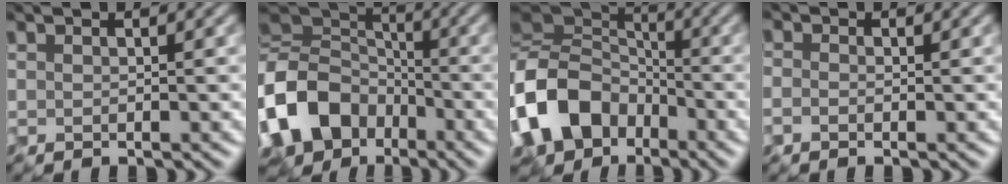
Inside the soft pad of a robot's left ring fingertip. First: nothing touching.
{"total": 13.1, "force": [-6.1, 10.4, 5.0], "torque": [-0.161, -0.016, -0.121]}
{"total": 11.8, "force": [-5.6, 9.2, 4.8], "torque": [-0.143, -0.011, -0.112]}
{"total": 1.2, "force": [-1.1, 0.0, -0.4], "torque": [-0.001, 0.000, -0.013]}